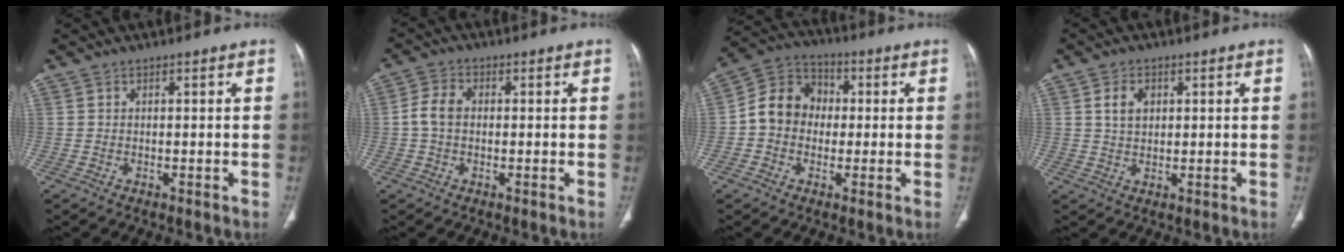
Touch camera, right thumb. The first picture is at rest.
{"total": 4.3, "force": [-0.1, 3.1, 3.1], "torque": [-0.063, 0.013, -0.009]}
{"total": 10.2, "force": [-0.4, 8.8, 5.0], "torque": [-0.068, 0.033, -0.022]}
{"total": 4.0, "force": [1.3, 2.8, 2.5], "torque": [-0.033, -0.004, 0.025]}